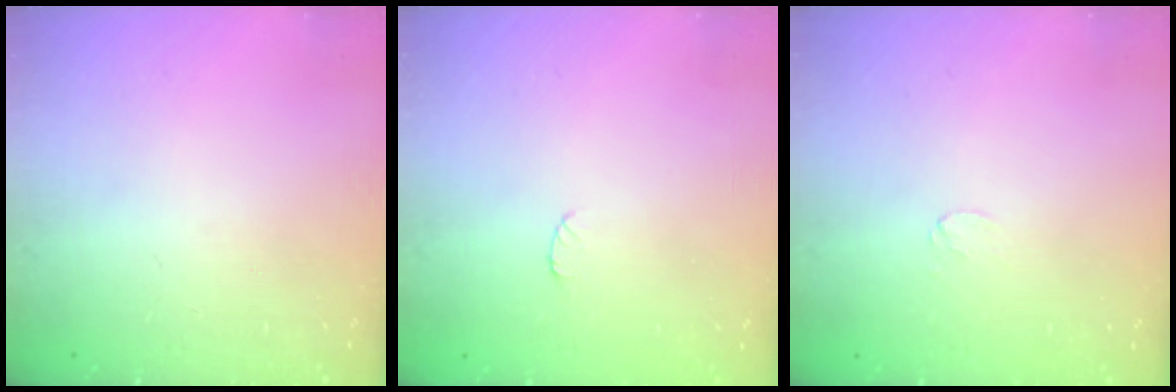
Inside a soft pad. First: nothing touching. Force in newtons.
{"total": 4.8, "press": 4.7, "slide": 0.6}
{"total": 2.9, "press": 2.9, "slide": 0.3}